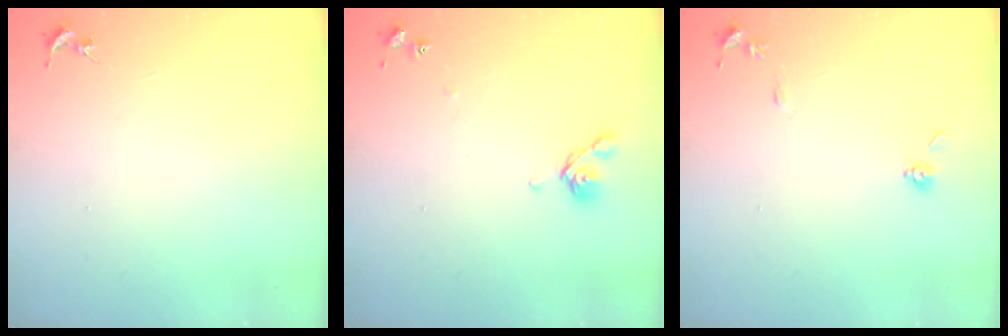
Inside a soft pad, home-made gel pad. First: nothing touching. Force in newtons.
{"total": 7.1, "press": 7.0, "slide": 0.8}
{"total": 7.2, "press": 7.2, "slide": 0.8}